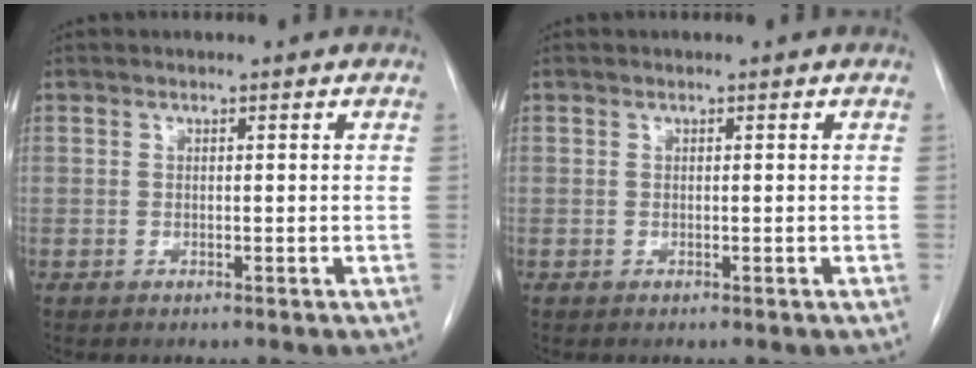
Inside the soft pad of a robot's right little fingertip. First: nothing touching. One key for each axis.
{"total": 0.0}